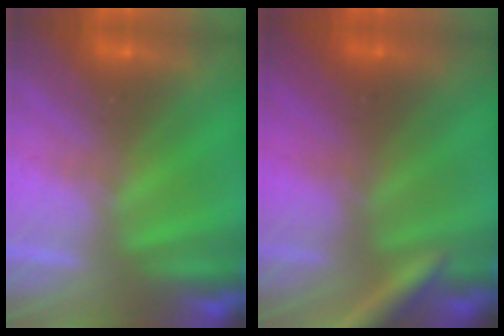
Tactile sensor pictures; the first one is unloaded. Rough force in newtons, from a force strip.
{"total": 2.7}